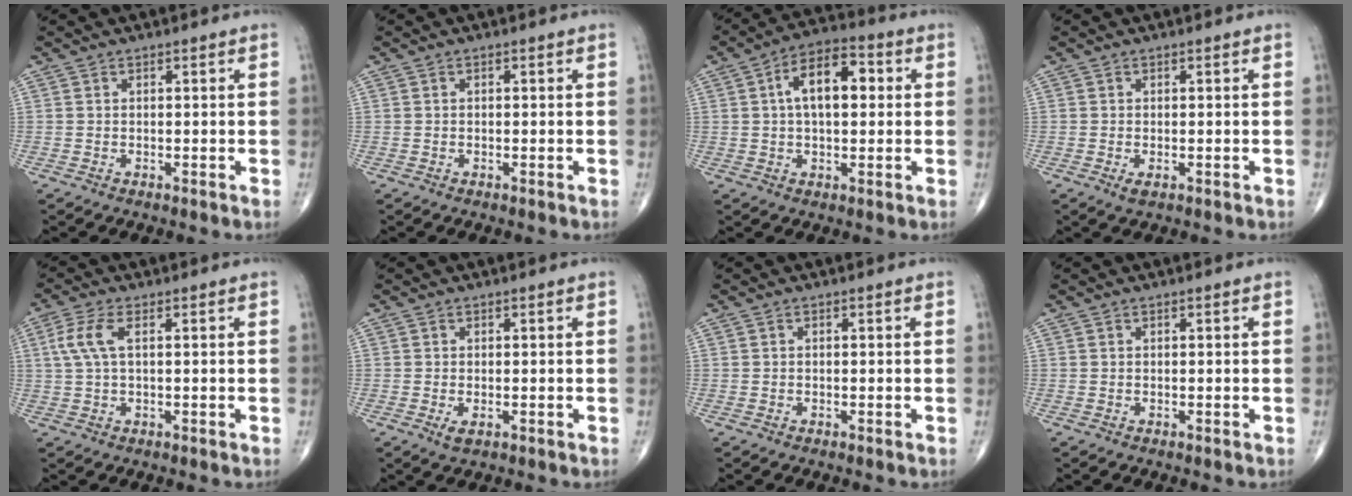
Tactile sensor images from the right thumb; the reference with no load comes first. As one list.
[{"total": 0.0}, {"total": 10.9, "force": [1.9, 5.8, 9.1], "torque": [-0.134, 0.024, 0.022]}, {"total": 1.5, "force": [-0.5, 0.7, 1.2], "torque": [-0.025, -0.004, -0.009]}, {"total": 5.5, "force": [1.4, 2.0, 4.9], "torque": [-0.134, 0.012, 0.030]}, {"total": 1.8, "force": [-0.6, 0.9, 1.5], "torque": [-0.031, -0.004, -0.009]}, {"total": 0.0}, {"total": 0.0}]